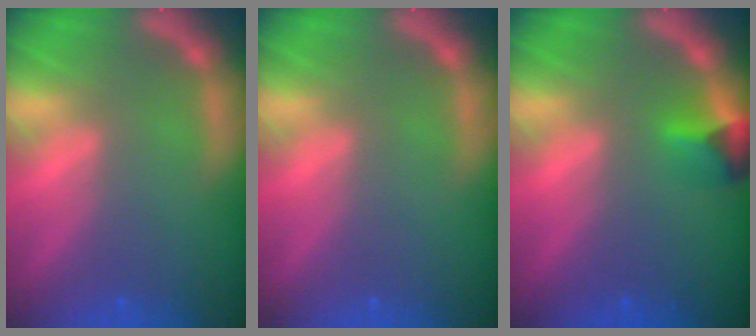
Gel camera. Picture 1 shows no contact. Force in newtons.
{"total": 0.0}
{"total": 2.4}